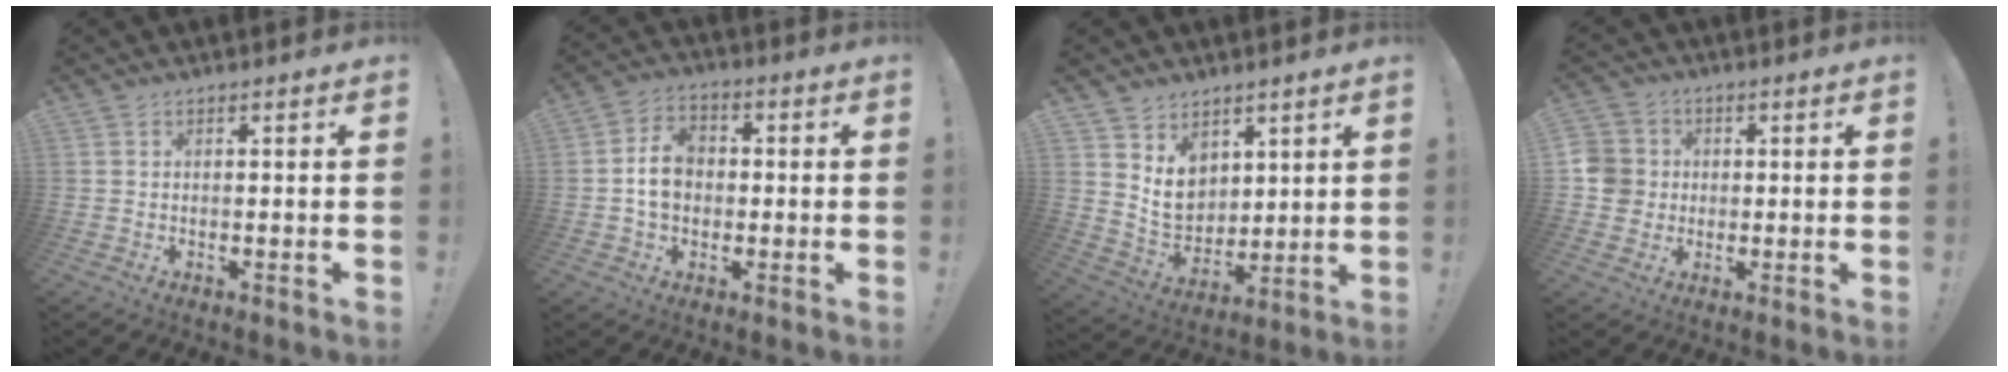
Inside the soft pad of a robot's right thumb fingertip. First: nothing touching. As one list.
[{"total": 9.2, "force": [-0.3, 7.4, 5.4], "torque": [-0.079, 0.019, -0.002]}, {"total": 10.1, "force": [5.1, 8.1, 3.0], "torque": [-0.036, -0.048, 0.108]}, {"total": 7.6, "force": [-0.2, 7.3, 2.1], "torque": [-0.046, 0.013, 0.001]}]